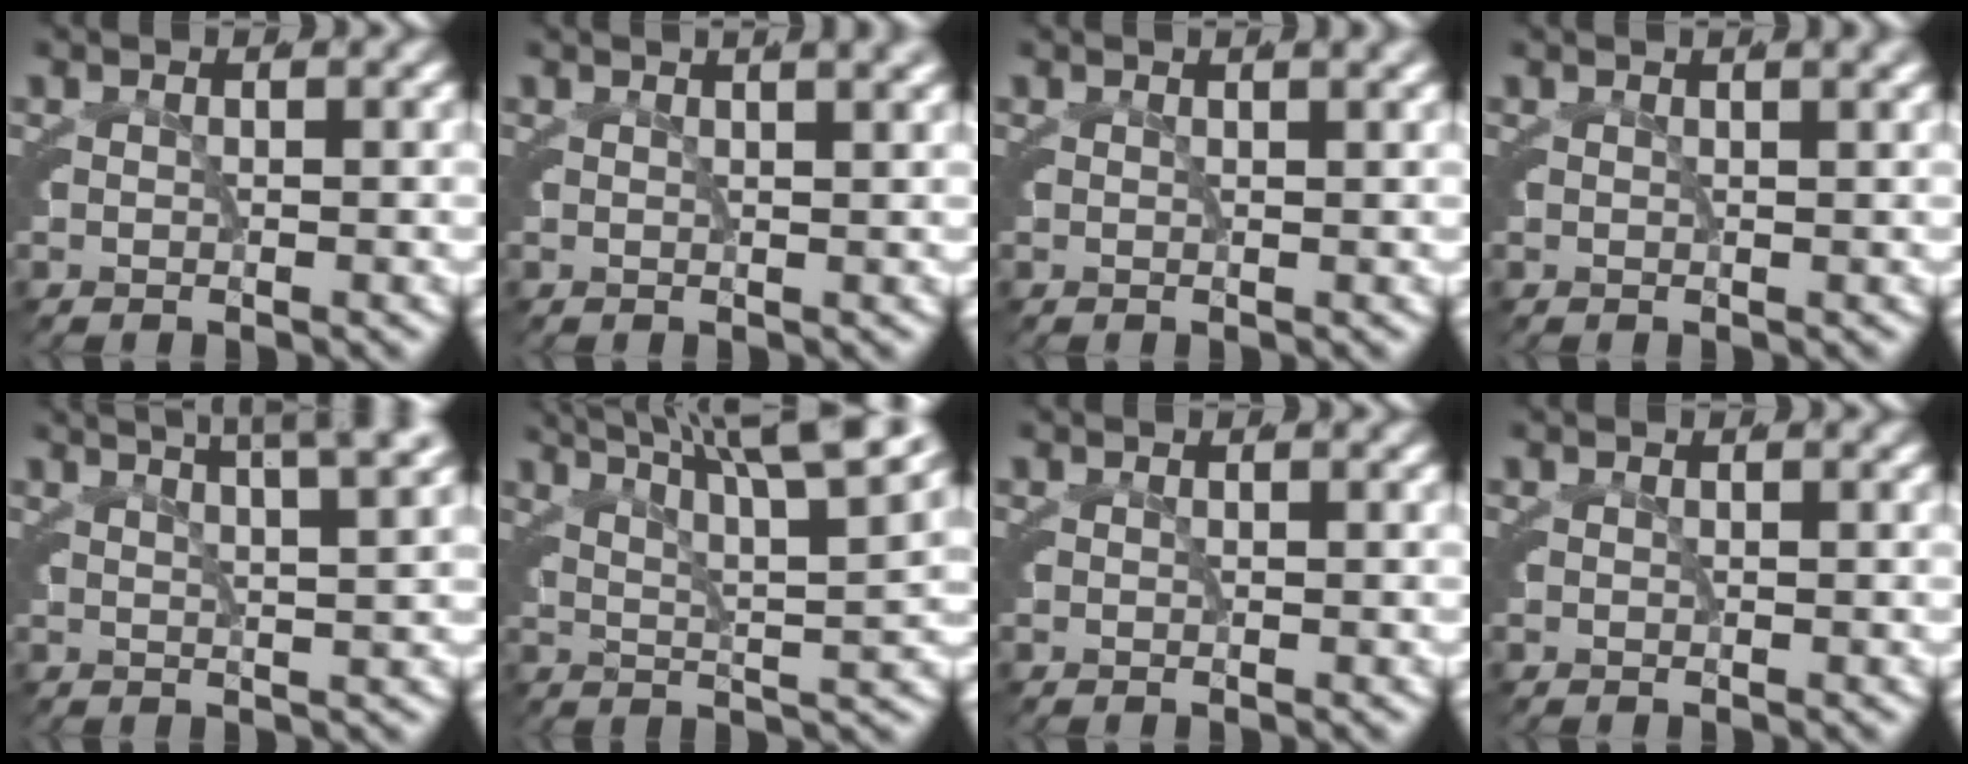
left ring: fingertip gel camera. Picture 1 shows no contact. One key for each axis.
{"total": 2.9, "fx": 2.0, "fy": 0.7, "fz": 2.0, "tx": -0.018, "ty": 0.010, "tz": 0.026}
{"total": 1.7, "fx": 1.2, "fy": 0.3, "fz": 1.2, "tx": -0.008, "ty": 0.008, "tz": 0.015}
{"total": 1.8, "fx": 1.2, "fy": 0.4, "fz": 1.2, "tx": -0.008, "ty": 0.009, "tz": 0.015}
{"total": 7.7, "fx": 4.8, "fy": 3.2, "fz": 5.1, "tx": -0.055, "ty": 0.021, "tz": 0.061}
{"total": 9.3, "fx": 5.5, "fy": 3.6, "fz": 6.6, "tx": -0.084, "ty": 0.017, "tz": 0.071}
{"total": 0.0}
{"total": 0.0}